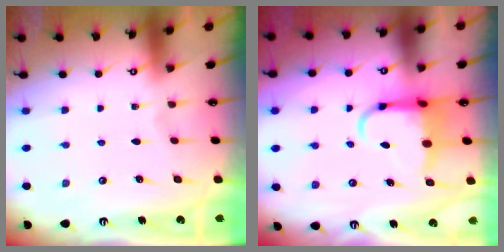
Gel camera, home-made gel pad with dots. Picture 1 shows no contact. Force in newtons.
{"total": 6.8, "press": 6.6, "slide": 1.7}